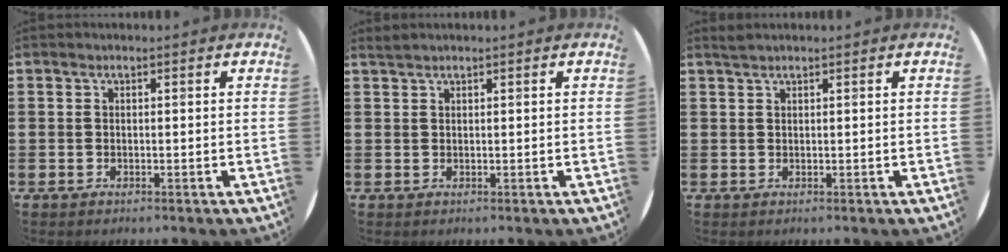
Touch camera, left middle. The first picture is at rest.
{"total": 0.6, "force": [0.6, -0.1, 0.0], "torque": [-0.001, 0.000, 0.012]}
{"total": 0.7, "force": [0.7, -0.1, 0.1], "torque": [-0.001, 0.000, 0.013]}